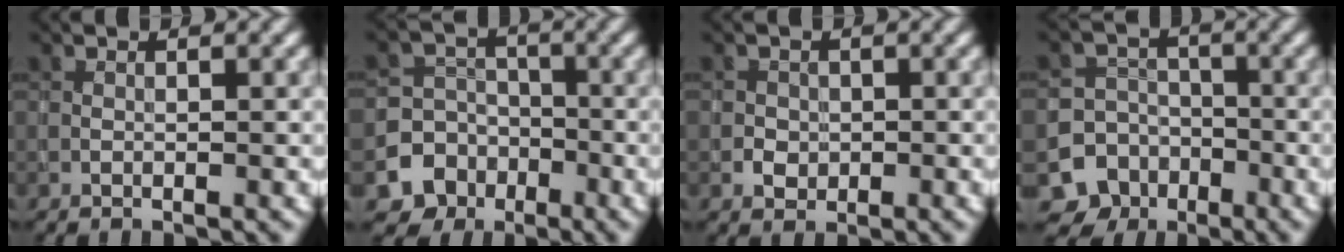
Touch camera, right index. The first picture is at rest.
{"total": 6.8, "force": [-3.8, 5.6, 0.8], "torque": [-0.001, -0.012, -0.077]}
{"total": 1.4, "force": [-0.2, 1.3, 0.3], "torque": [0.005, 0.001, -0.007]}
{"total": 8.5, "force": [-5.1, 6.8, 0.8], "torque": [-0.003, -0.024, -0.096]}